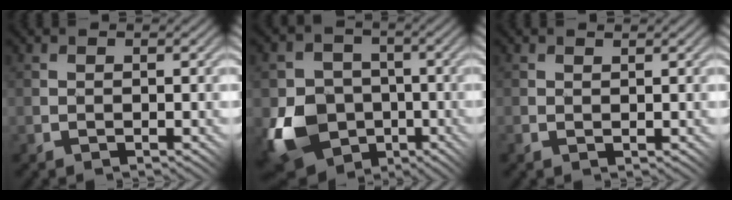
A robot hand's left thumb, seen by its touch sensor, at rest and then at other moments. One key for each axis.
{"total": 11.8, "fx": -4.3, "fy": 9.4, "fz": 5.6, "tx": -0.139, "ty": -0.036, "tz": -0.084}
{"total": 0.6, "fx": 0.5, "fy": 0.0, "fz": 0.2, "tx": -0.007, "ty": 0.001, "tz": 0.012}